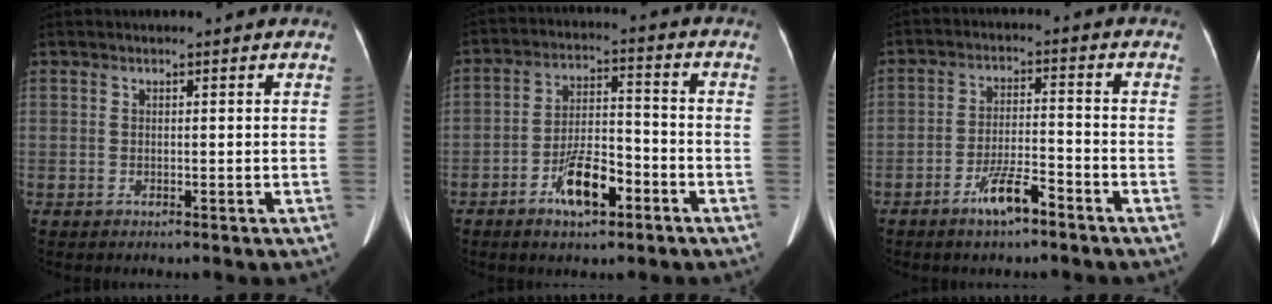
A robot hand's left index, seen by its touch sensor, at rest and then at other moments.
{"total": 8.5, "force": [-4.5, 2.9, 6.6], "torque": [-0.127, 0.006, -0.077]}
{"total": 6.0, "force": [-4.1, 1.0, 4.3], "torque": [-0.086, -0.001, -0.074]}